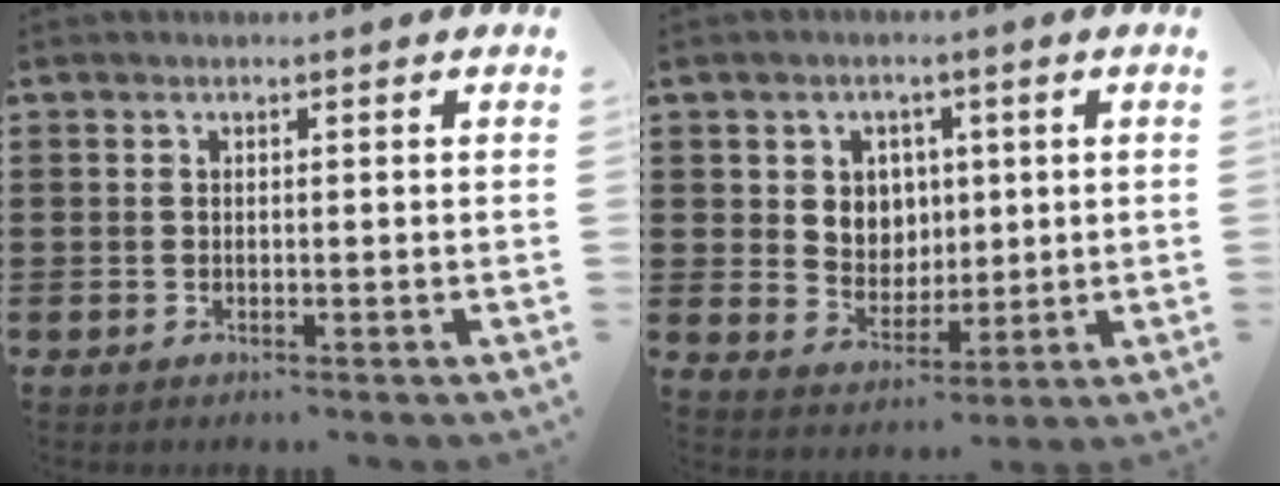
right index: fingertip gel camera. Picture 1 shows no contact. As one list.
[{"total": 5.1, "force": [1.6, 4.6, 1.4], "torque": [-0.034, 0.005, 0.024]}]